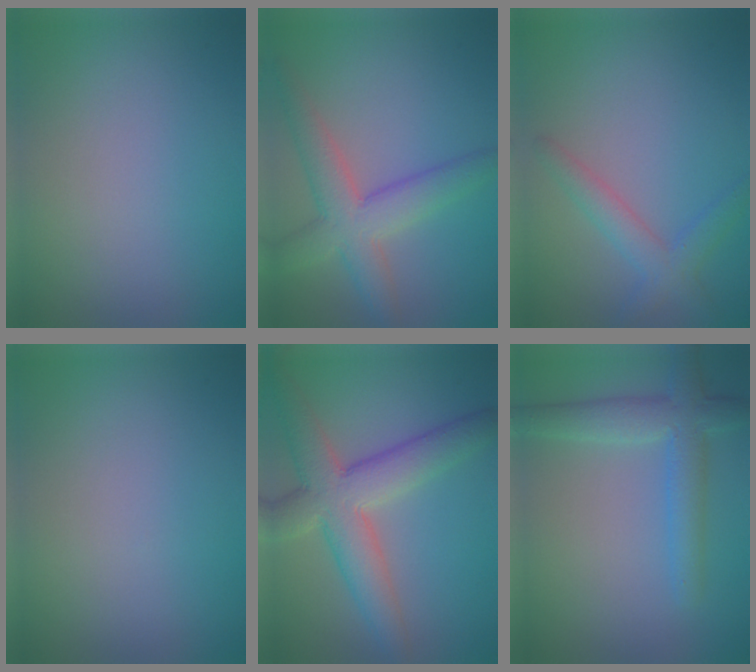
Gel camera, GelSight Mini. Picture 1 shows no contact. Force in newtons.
{"total": 5.5, "press": 5.5, "slide": 0.2}
{"total": 2.9, "press": 2.9, "slide": 0.1}
{"total": 0.0}
{"total": 7.6, "press": 7.6, "slide": 0.5}
{"total": 4.1, "press": 4.1, "slide": 0.1}